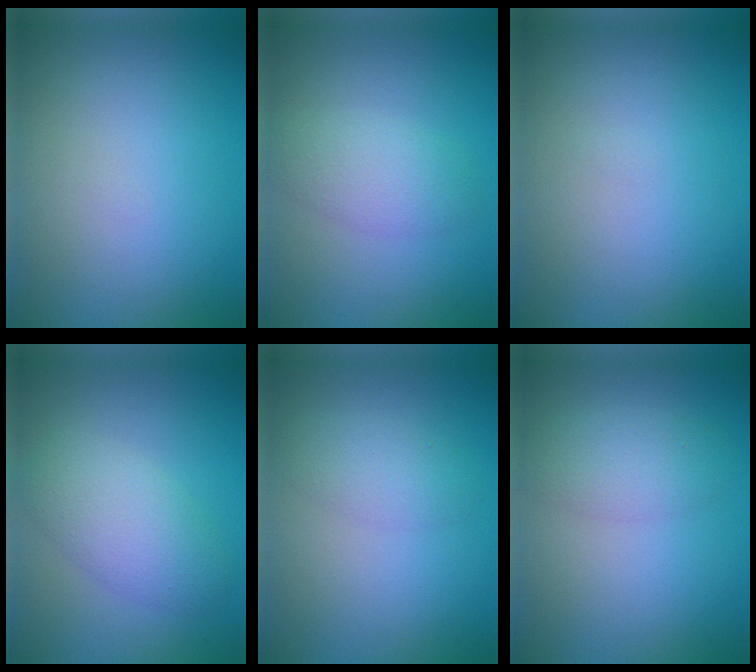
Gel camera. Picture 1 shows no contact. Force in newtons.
{"total": 2.9, "press": 2.9, "slide": 0.1}
{"total": 0.0}
{"total": 4.1, "press": 4.1, "slide": 0.2}
{"total": 2.0, "press": 2.0, "slide": 0.1}
{"total": 2.8, "press": 2.8, "slide": 0.2}